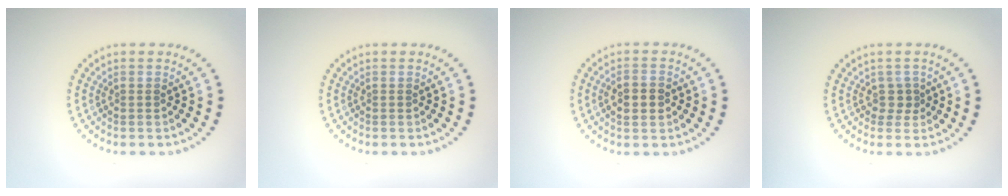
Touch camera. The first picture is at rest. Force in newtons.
{"total": 0.0}
{"total": 2.3, "press": 2.3, "slide": 0.2}
{"total": 1.1, "press": 0.8, "slide": 0.7}